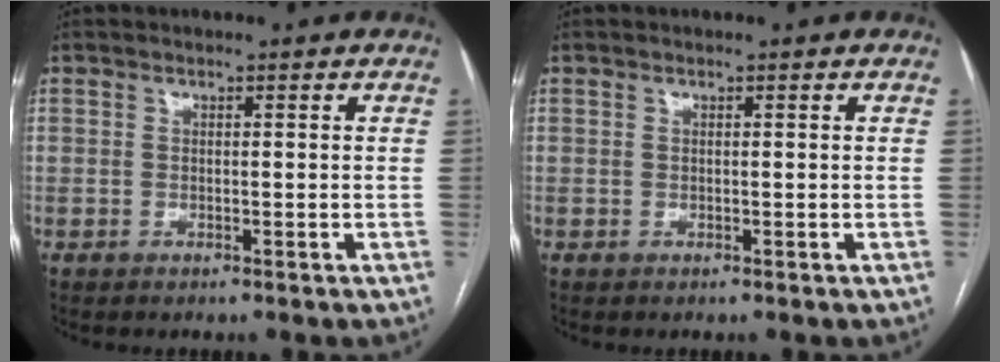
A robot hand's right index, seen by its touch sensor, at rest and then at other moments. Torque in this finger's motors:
{"motor_torque": [0.27, 0.13, -0.03, -0.01]}